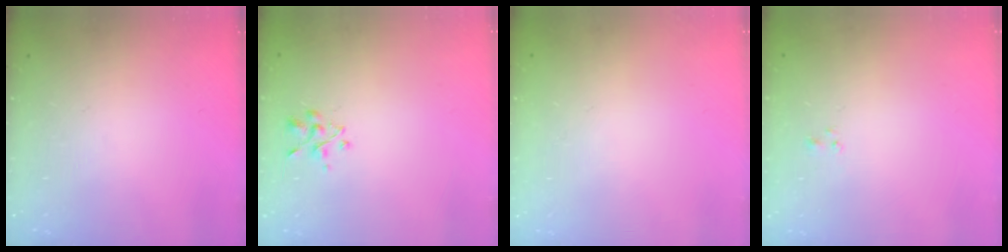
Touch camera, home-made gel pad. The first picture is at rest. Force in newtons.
{"total": 1.7, "press": 1.6, "slide": 0.7}
{"total": 1.8, "press": 1.8, "slide": 0.2}
{"total": 1.2, "press": 1.0, "slide": 0.6}